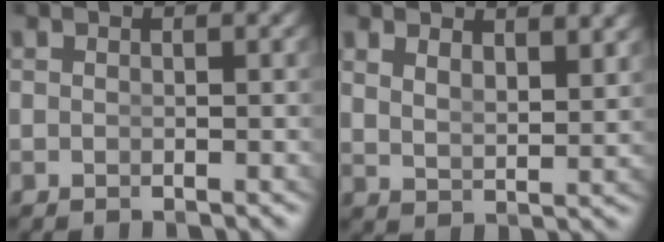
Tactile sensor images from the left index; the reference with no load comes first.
{"total": 2.4, "force": [2.0, 0.3, 1.2], "torque": [-0.028, -0.019, 0.050]}